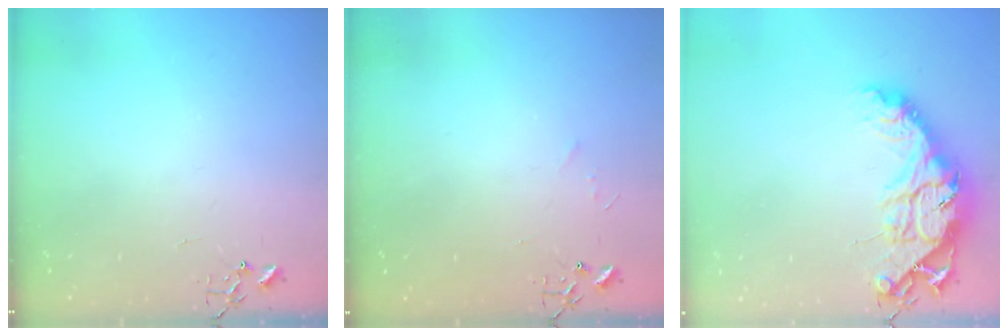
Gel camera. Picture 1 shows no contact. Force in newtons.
{"total": 3.5, "press": 3.5, "slide": 0.4}
{"total": 18.3, "press": 18.3, "slide": 1.4}